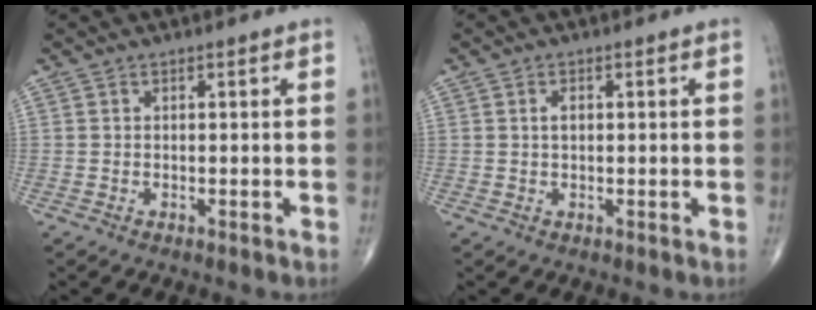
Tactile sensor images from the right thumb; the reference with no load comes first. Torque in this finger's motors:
{"motor_torque": [0.04, 0.99, 0.28, 0.08, 0.06]}